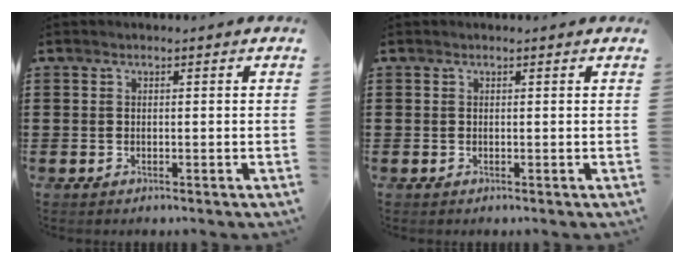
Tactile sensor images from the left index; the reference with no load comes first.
{"total": 0.0}